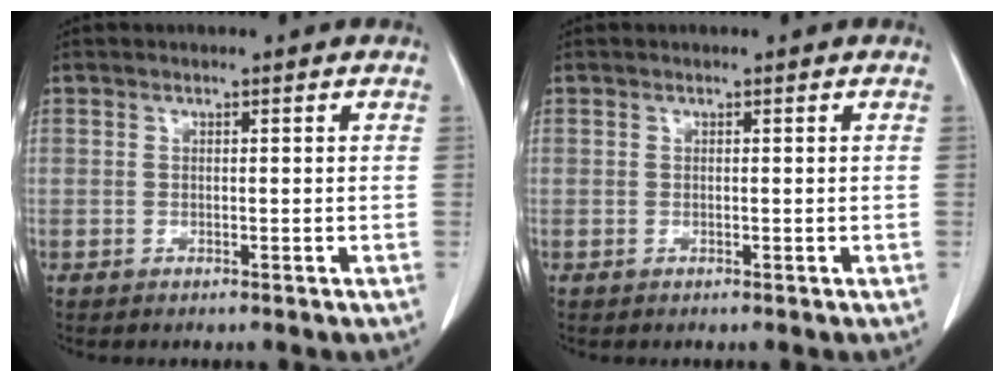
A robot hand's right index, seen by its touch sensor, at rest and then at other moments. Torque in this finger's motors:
{"motor_torque": [0.00, 0.00, 0.00, 0.00]}